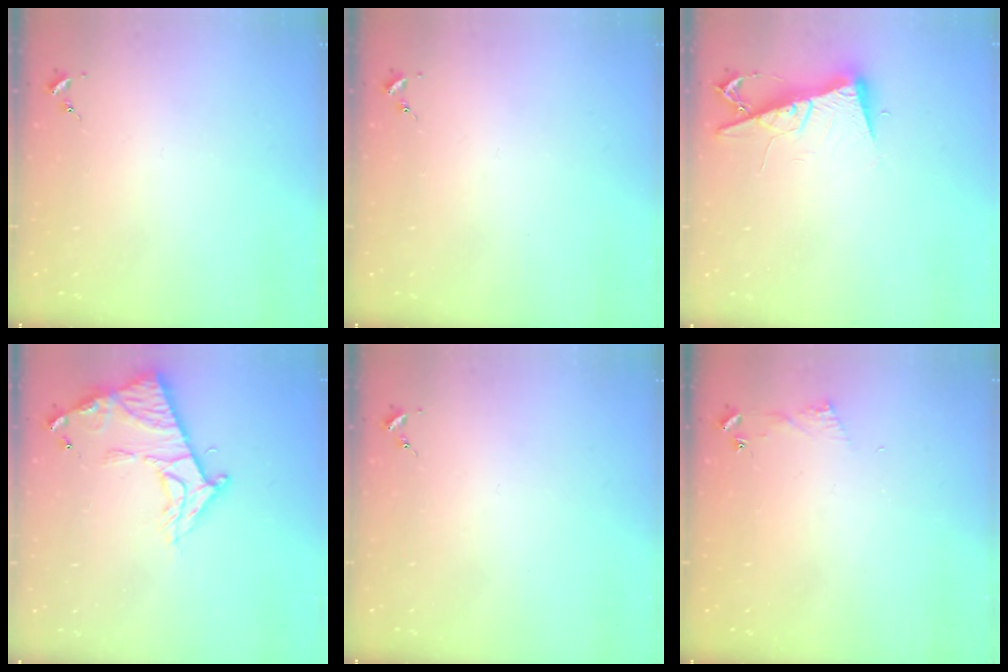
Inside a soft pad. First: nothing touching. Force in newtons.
{"total": 0.0}
{"total": 9.5, "press": 9.5, "slide": 1.2}
{"total": 13.3, "press": 13.3, "slide": 1.1}
{"total": 0.0}
{"total": 5.6, "press": 5.6, "slide": 0.7}